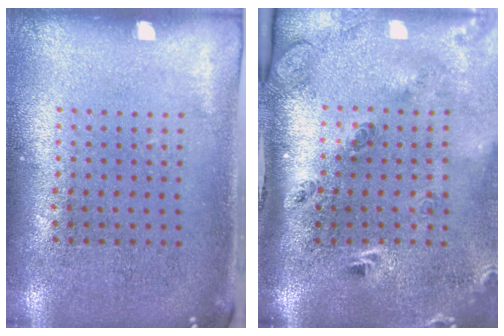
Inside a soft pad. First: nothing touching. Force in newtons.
{"total": 3.0, "press": 1.9, "slide": 2.2}